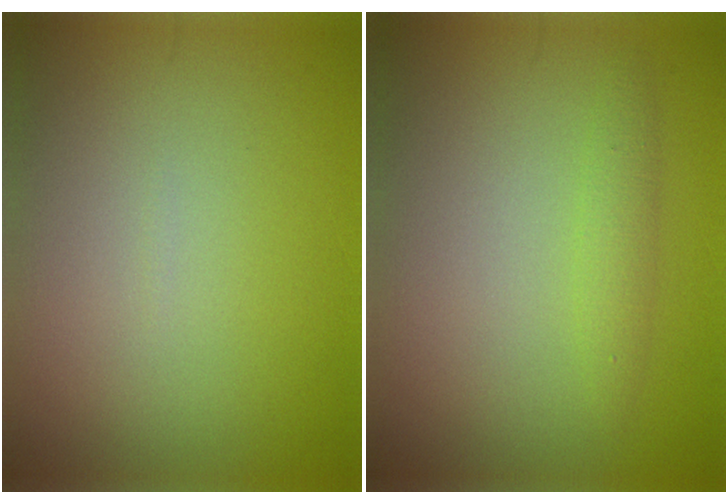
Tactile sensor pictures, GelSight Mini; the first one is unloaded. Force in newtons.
{"total": 1.6, "press": 1.6, "slide": 0.1}